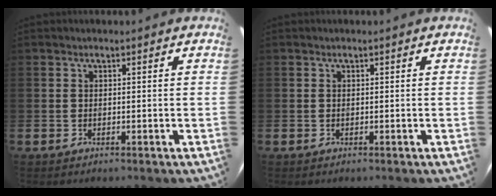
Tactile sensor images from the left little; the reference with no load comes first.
{"total": 0.0}